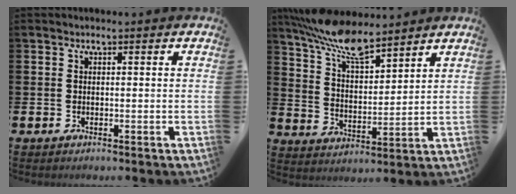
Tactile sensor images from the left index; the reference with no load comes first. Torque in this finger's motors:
{"motor_torque": [0.54, -0.99, 0.97, 0.21]}